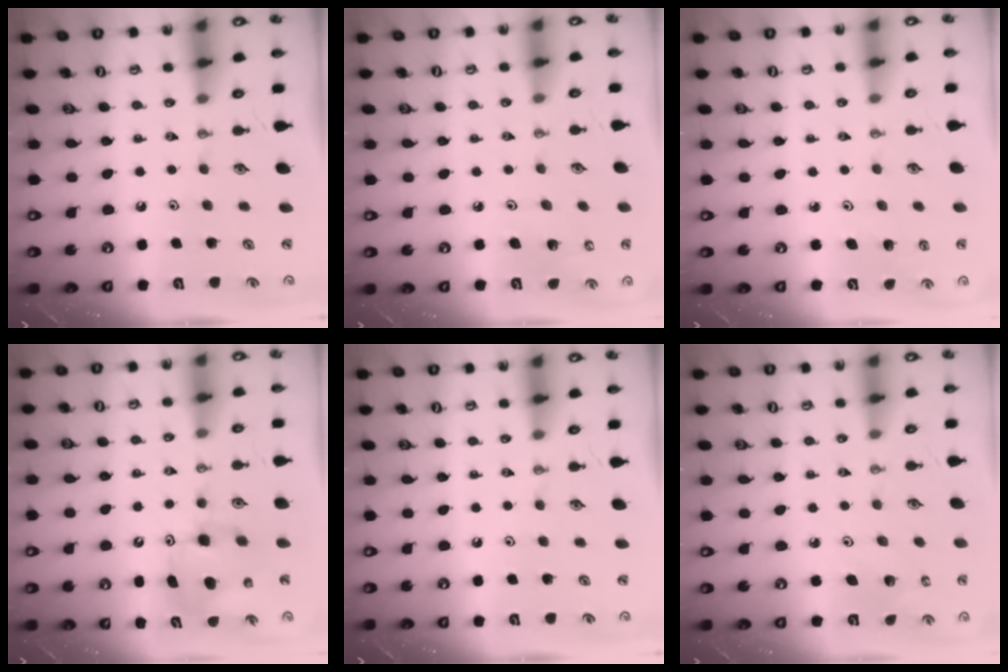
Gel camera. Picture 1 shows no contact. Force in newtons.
{"total": 4.5, "press": 4.3, "slide": 1.2}
{"total": 2.9, "press": 2.6, "slide": 1.3}
{"total": 8.0, "press": 8.0, "slide": 0.4}
{"total": 0.0}
{"total": 2.2, "press": 2.2, "slide": 0.2}